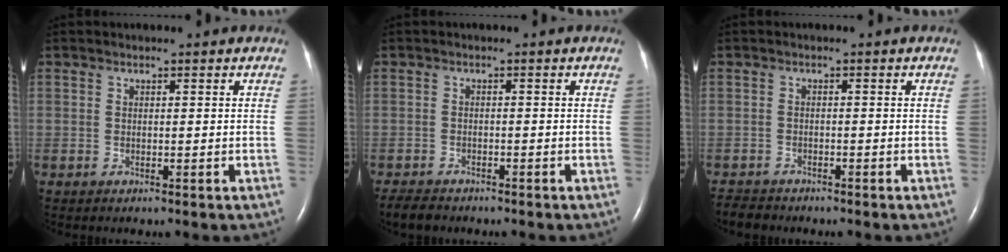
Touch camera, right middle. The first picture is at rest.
{"total": 3.4, "force": [-3.0, 1.2, 0.9], "torque": [-0.021, -0.007, -0.046]}
{"total": 2.8, "force": [-2.7, 0.8, 0.1], "torque": [-0.005, -0.009, -0.045]}